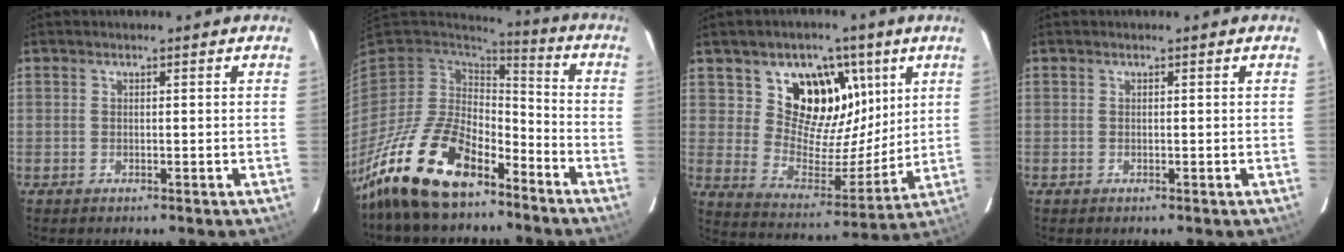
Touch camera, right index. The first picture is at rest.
{"total": 19.3, "force": [-12.9, 8.7, 11.4], "torque": [-0.240, -0.023, -0.235]}
{"total": 15.7, "force": [7.6, 11.7, 7.2], "torque": [-0.132, -0.006, 0.139]}
{"total": 0.0}